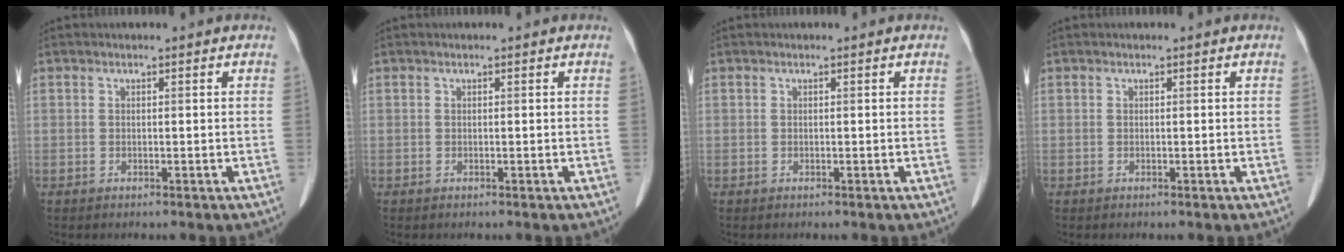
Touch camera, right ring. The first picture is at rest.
{"total": 0.0}
{"total": 0.0}
{"total": 0.0}